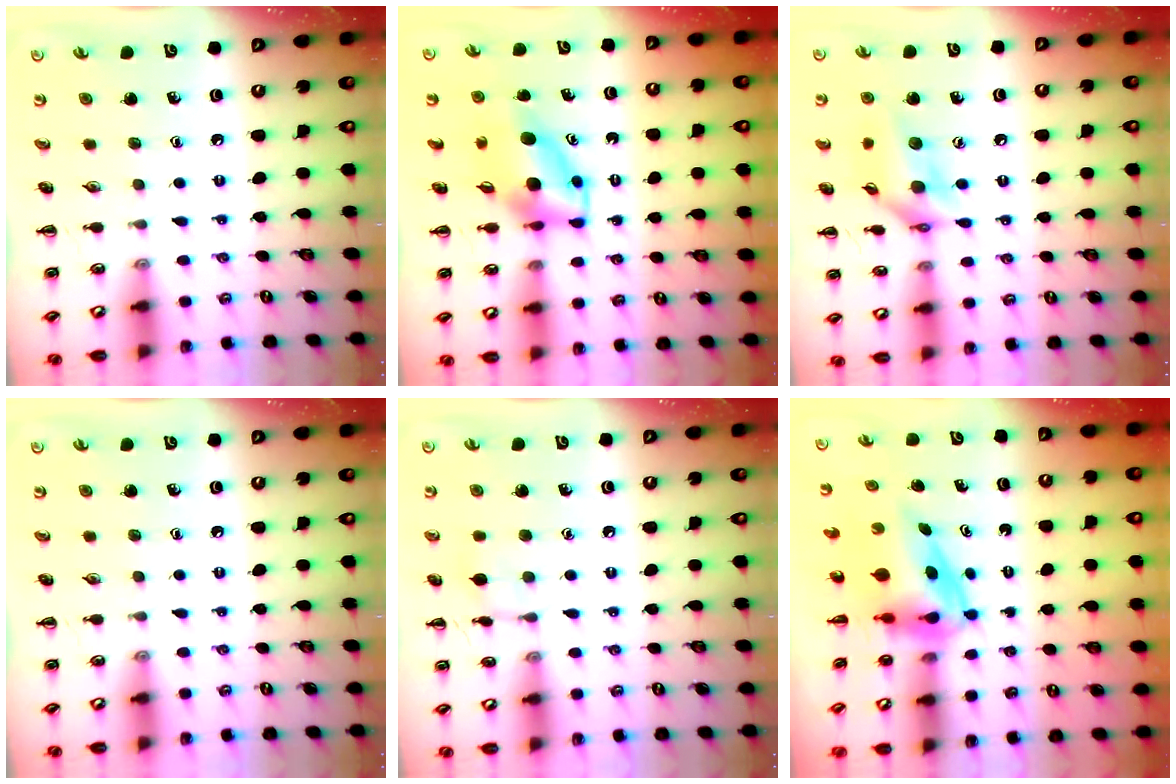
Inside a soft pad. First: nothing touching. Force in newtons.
{"total": 6.1, "press": 5.9, "slide": 1.6}
{"total": 13.7, "press": 13.5, "slide": 2.5}
{"total": 0.0}
{"total": 7.1, "press": 6.9, "slide": 1.9}
{"total": 4.0, "press": 3.9, "slide": 0.7}